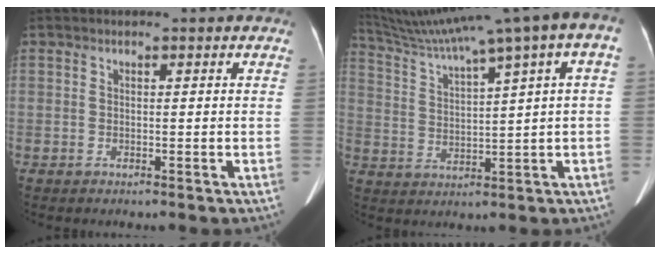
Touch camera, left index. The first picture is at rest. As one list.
[{"total": 15.6, "force": [9.5, 0.4, 12.4], "torque": [-0.206, 0.043, 0.149]}]